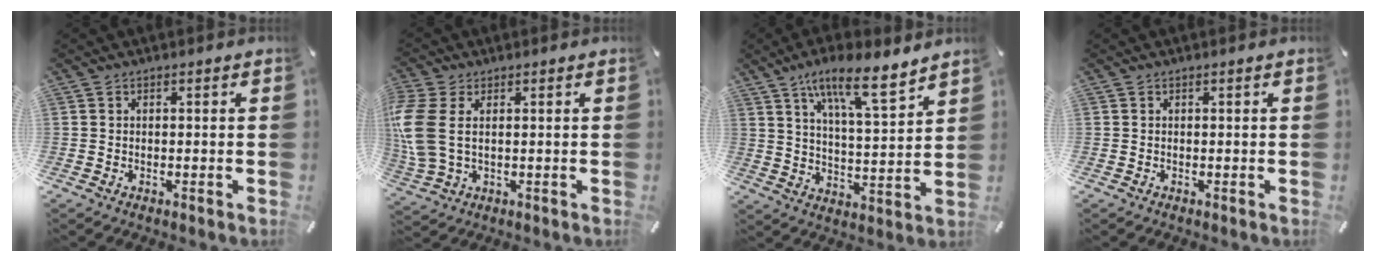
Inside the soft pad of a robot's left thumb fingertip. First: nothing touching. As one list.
[{"total": 9.2, "force": [1.5, 5.2, 7.5], "torque": [-0.177, -0.006, 0.032]}, {"total": 13.7, "force": [9.8, 3.9, 8.8], "torque": [-0.146, -0.051, 0.166]}, {"total": 0.0}]